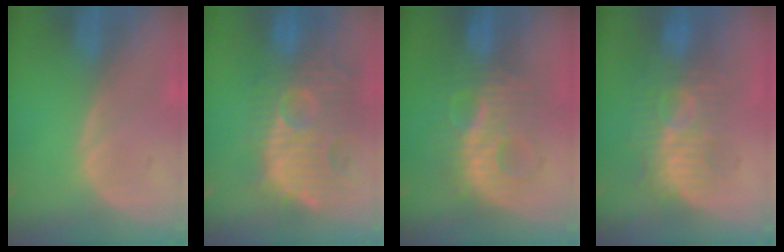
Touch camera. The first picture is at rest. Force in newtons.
{"total": 13.5, "press": 12.4, "slide": 5.3}
{"total": 9.3, "press": 9.0, "slide": 2.2}
{"total": 9.1, "press": 8.3, "slide": 3.9}